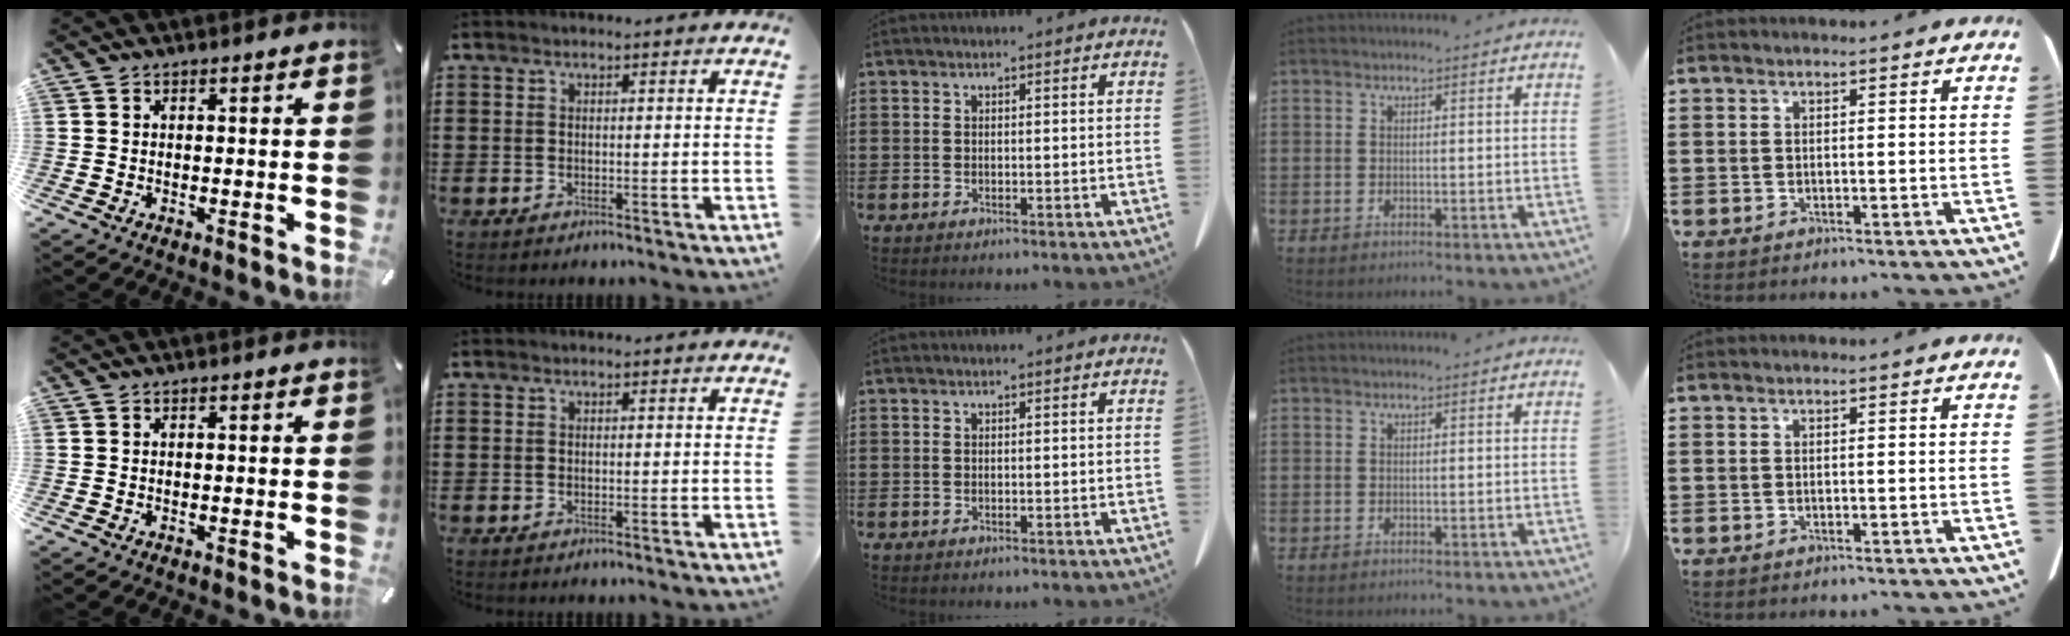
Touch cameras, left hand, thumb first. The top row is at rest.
{}